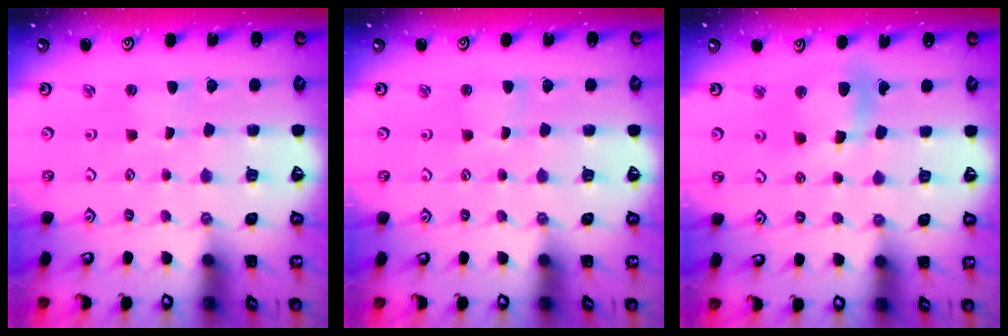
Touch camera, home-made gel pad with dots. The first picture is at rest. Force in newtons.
{"total": 1.8, "press": 1.8, "slide": 0.3}
{"total": 12.3, "press": 12.1, "slide": 2.3}